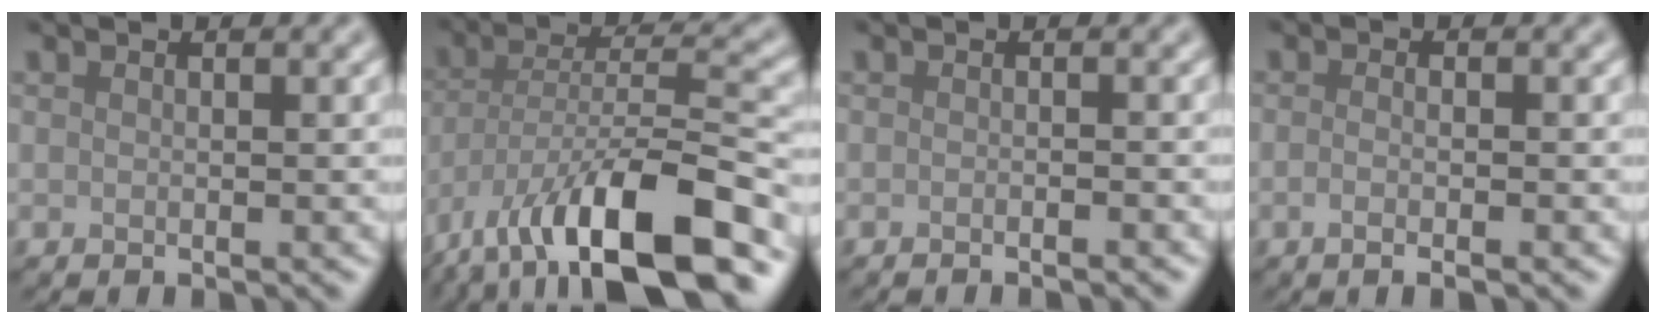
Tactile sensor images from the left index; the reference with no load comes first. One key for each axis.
{"total": 13.9, "fx": -8.4, "fy": 4.7, "fz": 9.9, "tx": -0.162, "ty": -0.006, "tz": -0.148}
{"total": 1.0, "fx": -0.7, "fy": 0.2, "fz": 0.8, "tx": -0.009, "ty": -0.003, "tz": -0.015}
{"total": 2.1, "fx": -0.7, "fy": 0.8, "fz": 1.9, "tx": -0.017, "ty": -0.004, "tz": -0.016}